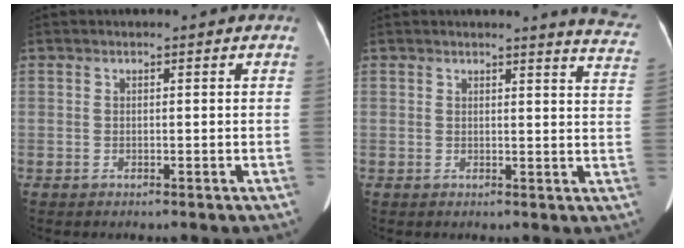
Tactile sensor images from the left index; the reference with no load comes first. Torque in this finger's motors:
{"motor_torque": [-0.33, -0.73, -0.04, 0.03]}